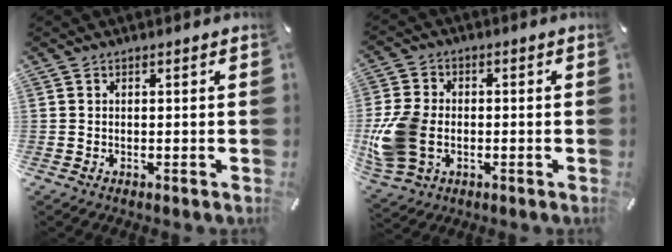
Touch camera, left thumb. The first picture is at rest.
{"total": 12.8, "force": [-2.3, 9.7, 8.1], "torque": [-0.189, 0.012, -0.037]}